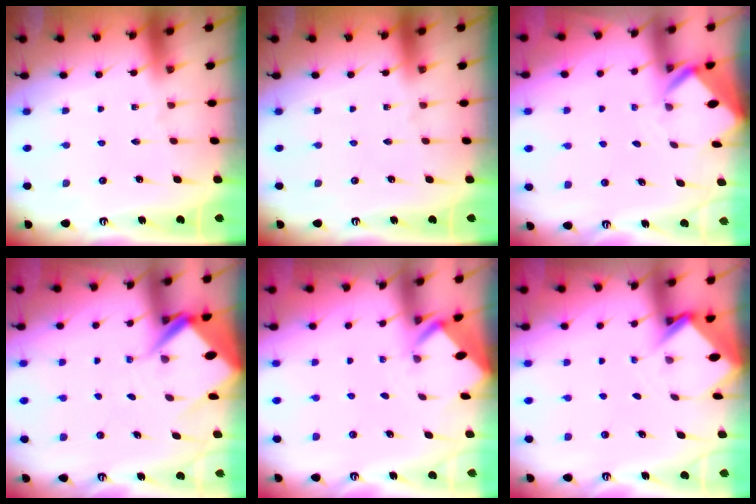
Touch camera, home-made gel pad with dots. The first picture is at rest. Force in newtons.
{"total": 0.0}
{"total": 3.2, "press": 3.2, "slide": 0.1}
{"total": 6.7, "press": 6.7, "slide": 0.7}
{"total": 1.9, "press": 1.9, "slide": 0.1}
{"total": 2.9, "press": 2.9, "slide": 0.2}